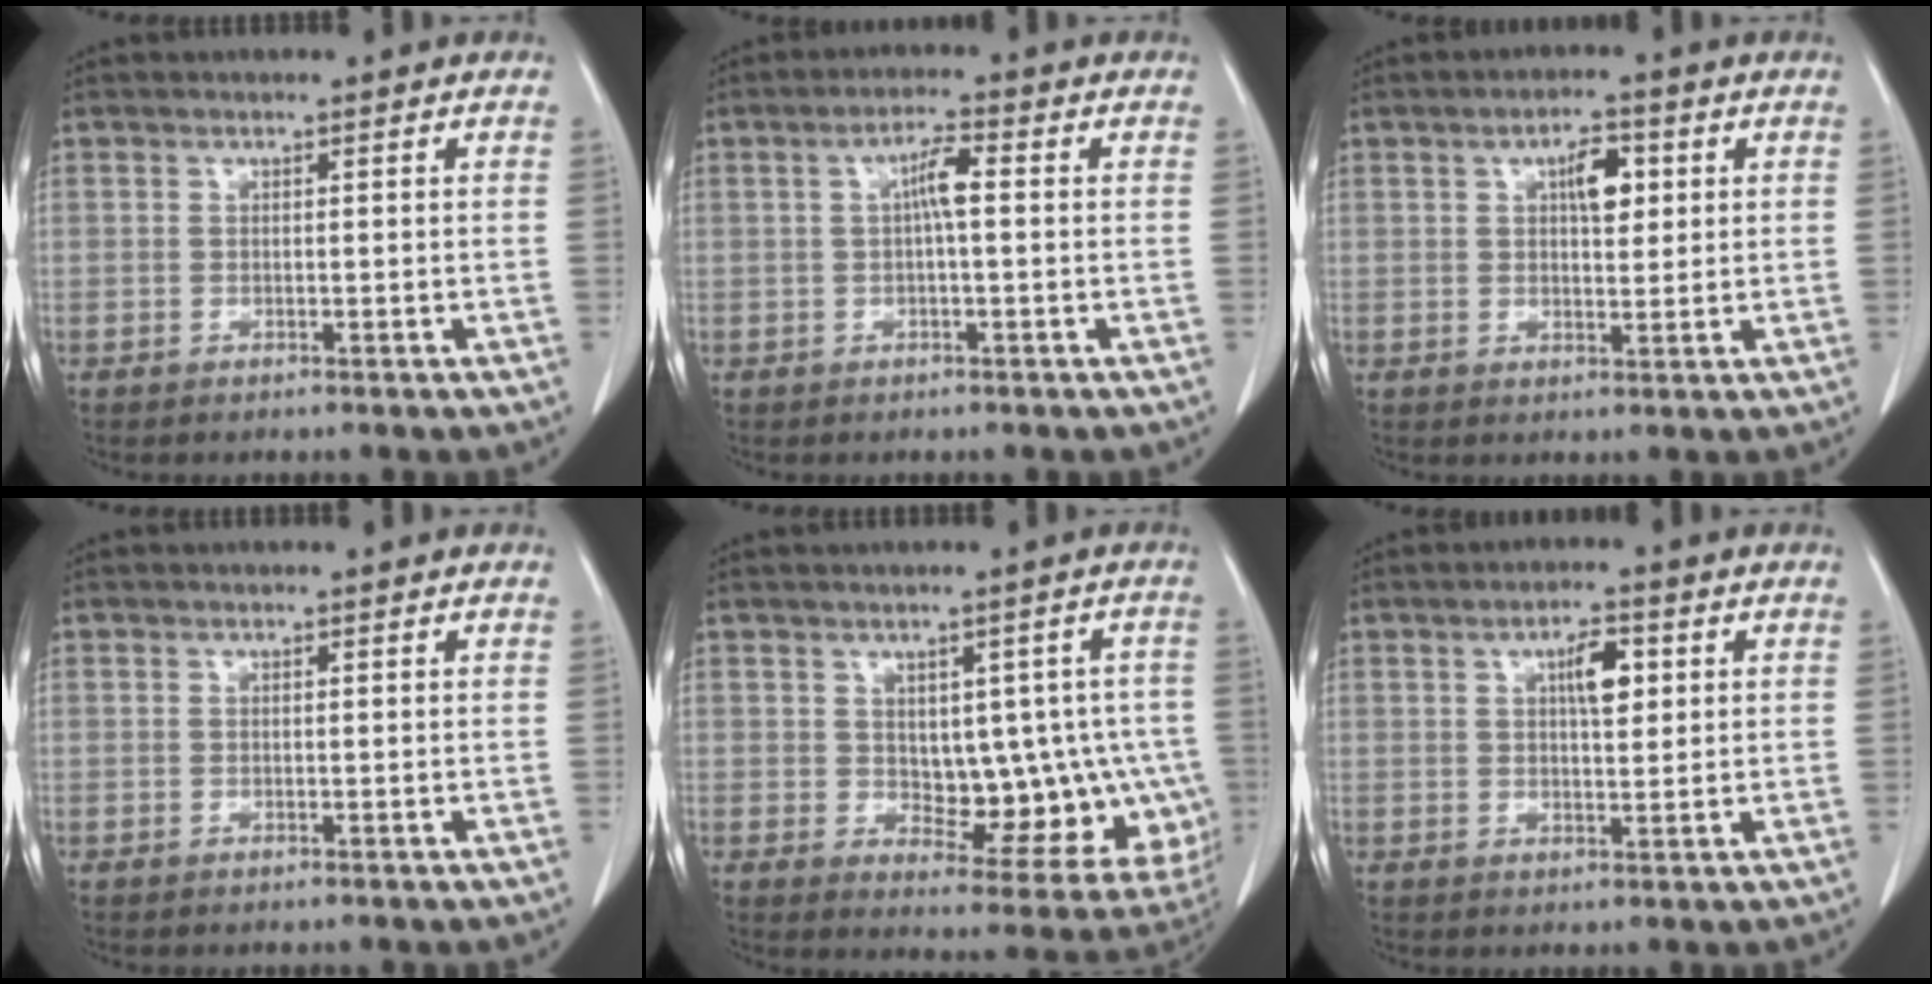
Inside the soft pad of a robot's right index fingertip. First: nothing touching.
{"total": 3.8, "force": [0.3, 0.4, 3.7], "torque": [-0.068, 0.008, 0.004]}
{"total": 4.8, "force": [1.5, 1.9, 4.1], "torque": [-0.065, 0.007, 0.022]}
{"total": 0.0}
{"total": 12.3, "force": [-0.2, 7.1, 10.1], "torque": [-0.102, 0.017, 0.024]}
{"total": 4.7, "force": [1.5, 1.5, 4.2], "torque": [-0.070, 0.005, 0.024]}